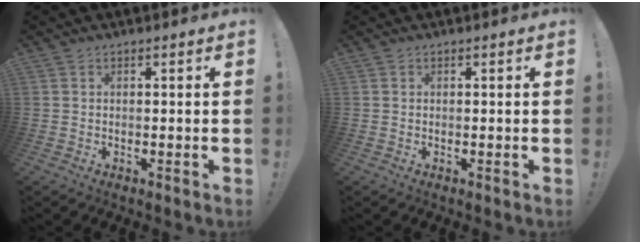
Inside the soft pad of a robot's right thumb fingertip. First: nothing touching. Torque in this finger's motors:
{"motor_torque": [-0.01, 0.12, 0.05, -0.13, 0.00]}